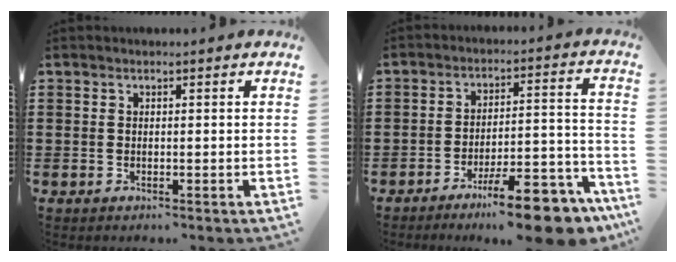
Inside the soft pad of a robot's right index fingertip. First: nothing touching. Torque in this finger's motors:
{"motor_torque": [0.31, -0.05, -1.01, -0.21]}